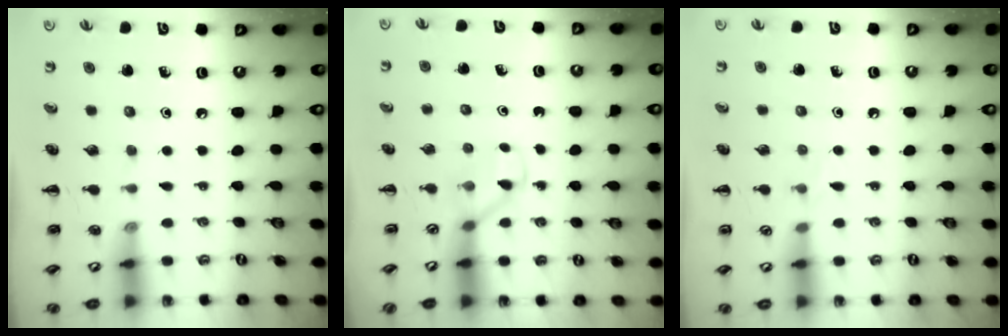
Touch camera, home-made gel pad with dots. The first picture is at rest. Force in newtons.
{"total": 3.0, "press": 2.8, "slide": 1.1}
{"total": 4.2, "press": 3.9, "slide": 1.5}